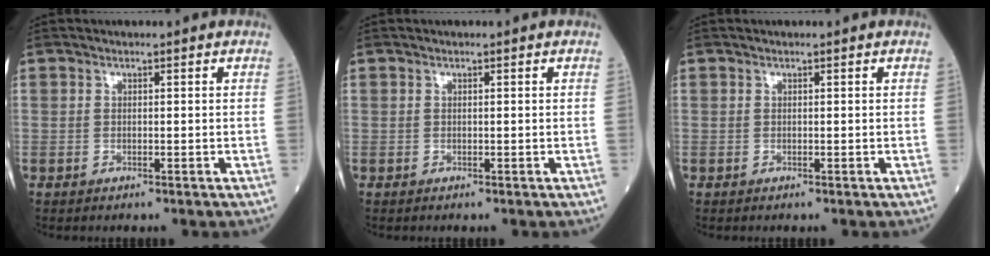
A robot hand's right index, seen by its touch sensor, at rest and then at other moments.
{"total": 0.0}
{"total": 0.0}